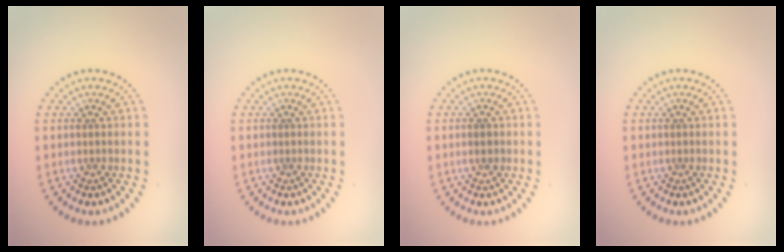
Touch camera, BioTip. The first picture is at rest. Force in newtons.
{"total": 0.0}
{"total": 1.3, "press": 1.3, "slide": 0.2}
{"total": 0.0}